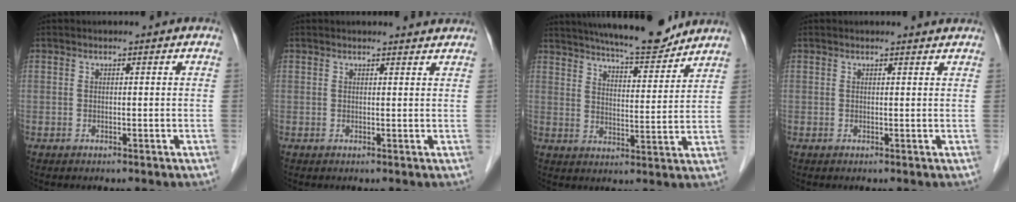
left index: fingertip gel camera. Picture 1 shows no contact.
{"total": 2.7, "force": [2.7, 0.3, 0.2], "torque": [-0.010, 0.001, 0.026]}
{"total": 13.6, "force": [12.3, 1.5, 5.4], "torque": [-0.086, -0.005, 0.180]}
{"total": 1.9, "force": [1.9, 0.2, 0.1], "torque": [-0.010, -0.001, 0.018]}